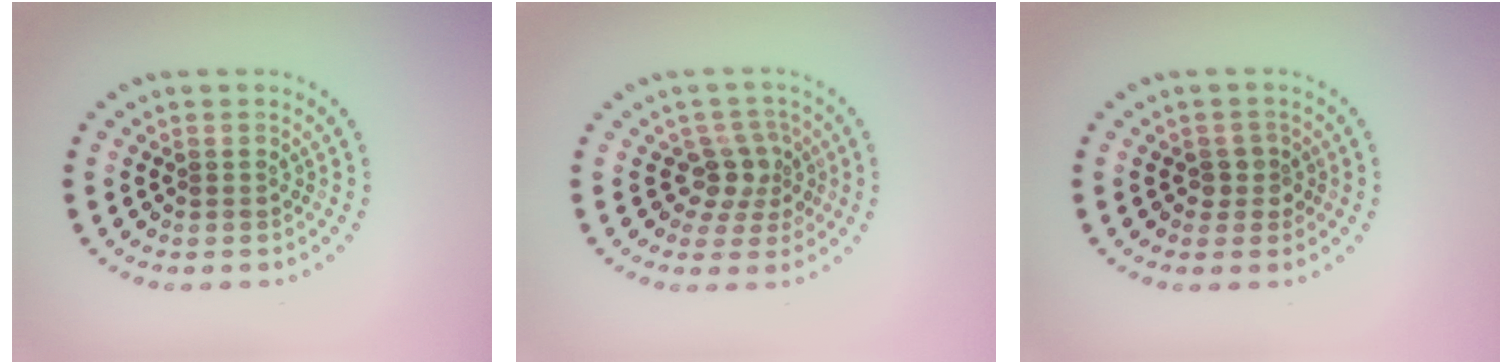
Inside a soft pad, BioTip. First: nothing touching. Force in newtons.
{"total": 2.8, "press": 2.1, "slide": 1.8}
{"total": 1.6, "press": 1.3, "slide": 0.9}